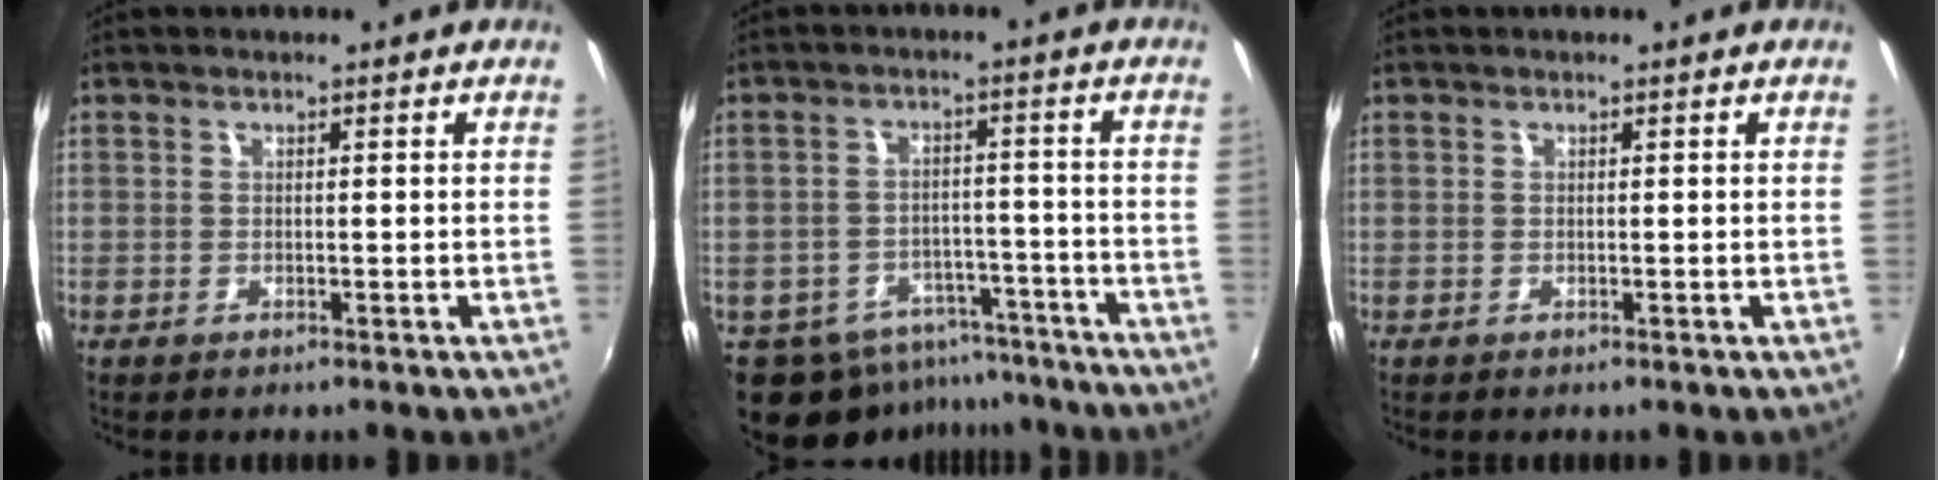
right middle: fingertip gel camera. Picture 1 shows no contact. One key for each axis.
{"total": 14.2, "fx": -10.8, "fy": 7.9, "fz": 4.7, "tx": -0.111, "ty": 0.008, "tz": -0.135}
{"total": 0.0}